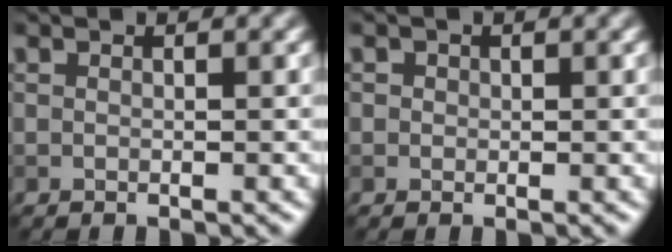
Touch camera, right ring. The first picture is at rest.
{"total": 0.7, "force": [0.2, 0.6, 0.1], "torque": [0.002, -0.002, -0.001]}